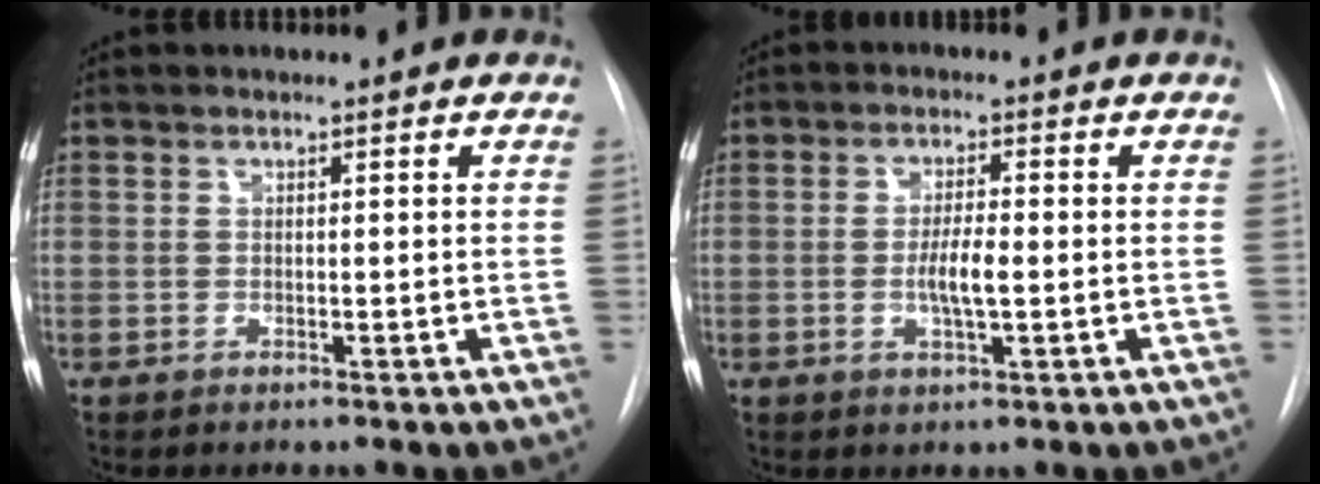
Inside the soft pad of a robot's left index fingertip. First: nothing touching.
{"total": 4.3, "force": [-0.6, 0.7, 4.2], "torque": [-0.081, -0.004, -0.010]}